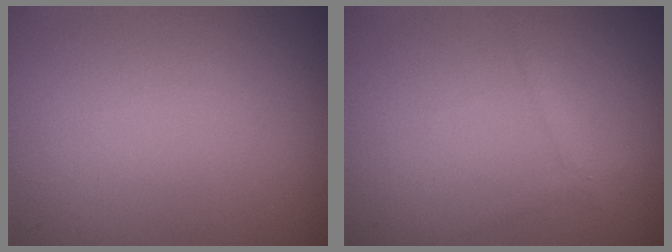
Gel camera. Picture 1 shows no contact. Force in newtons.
{"total": 0.9, "press": 0.9, "slide": 0.1}